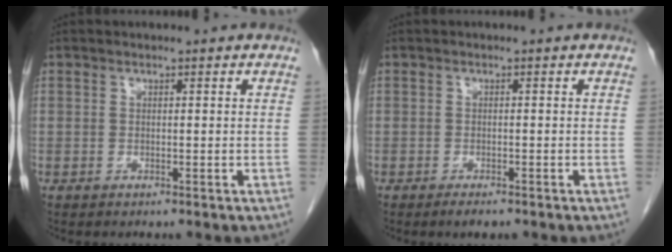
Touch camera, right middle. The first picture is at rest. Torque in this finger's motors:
{"motor_torque": [0.48, -0.61, 0.14, 0.05]}